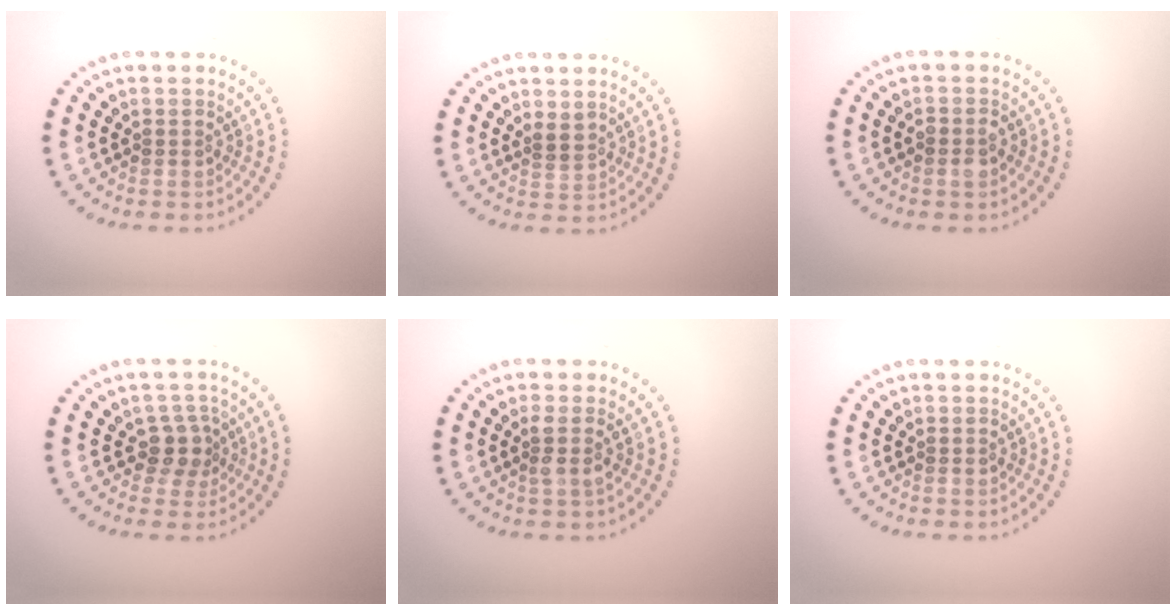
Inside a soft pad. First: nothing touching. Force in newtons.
{"total": 1.0, "press": 0.7, "slide": 0.7}
{"total": 1.3, "press": 1.2, "slide": 0.3}
{"total": 2.5, "press": 2.0, "slide": 1.5}
{"total": 1.6, "press": 1.4, "slide": 0.7}
{"total": 0.0}